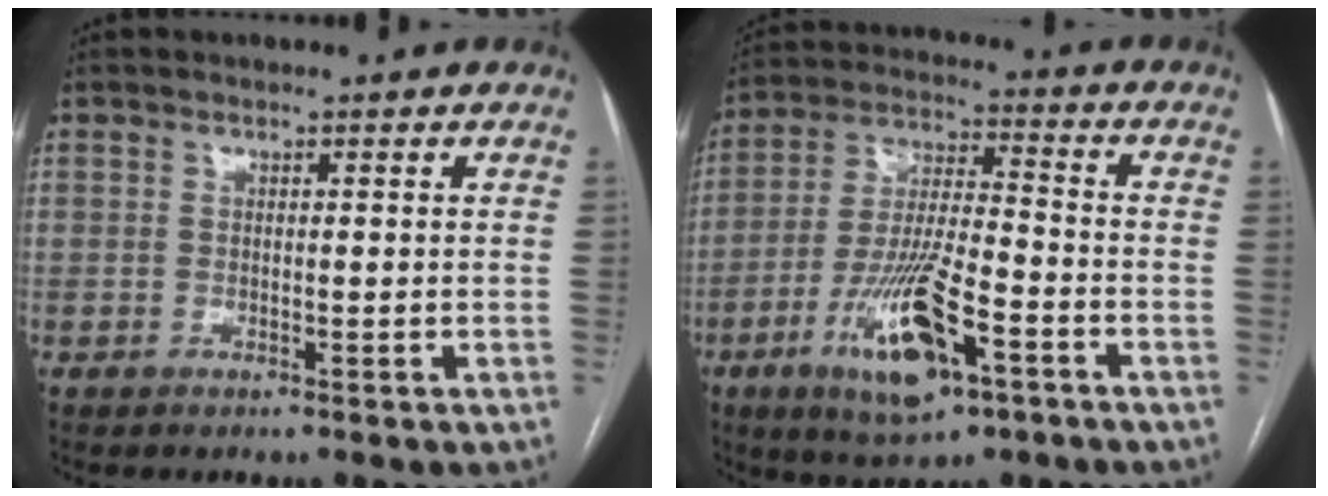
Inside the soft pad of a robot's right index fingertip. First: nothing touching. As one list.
[{"total": 14.9, "force": [-6.8, 3.5, 12.7], "torque": [-0.252, -0.014, -0.115]}]